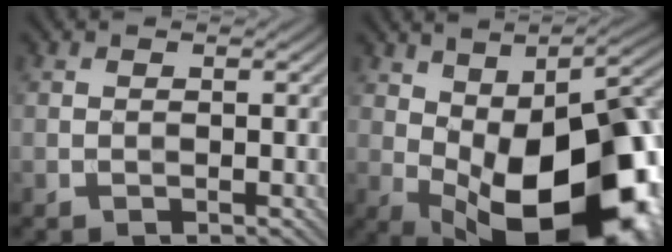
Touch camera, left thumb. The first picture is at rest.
{"total": 20.9, "force": [-4.1, 11.4, 17.0], "torque": [-0.229, -0.028, -0.031]}